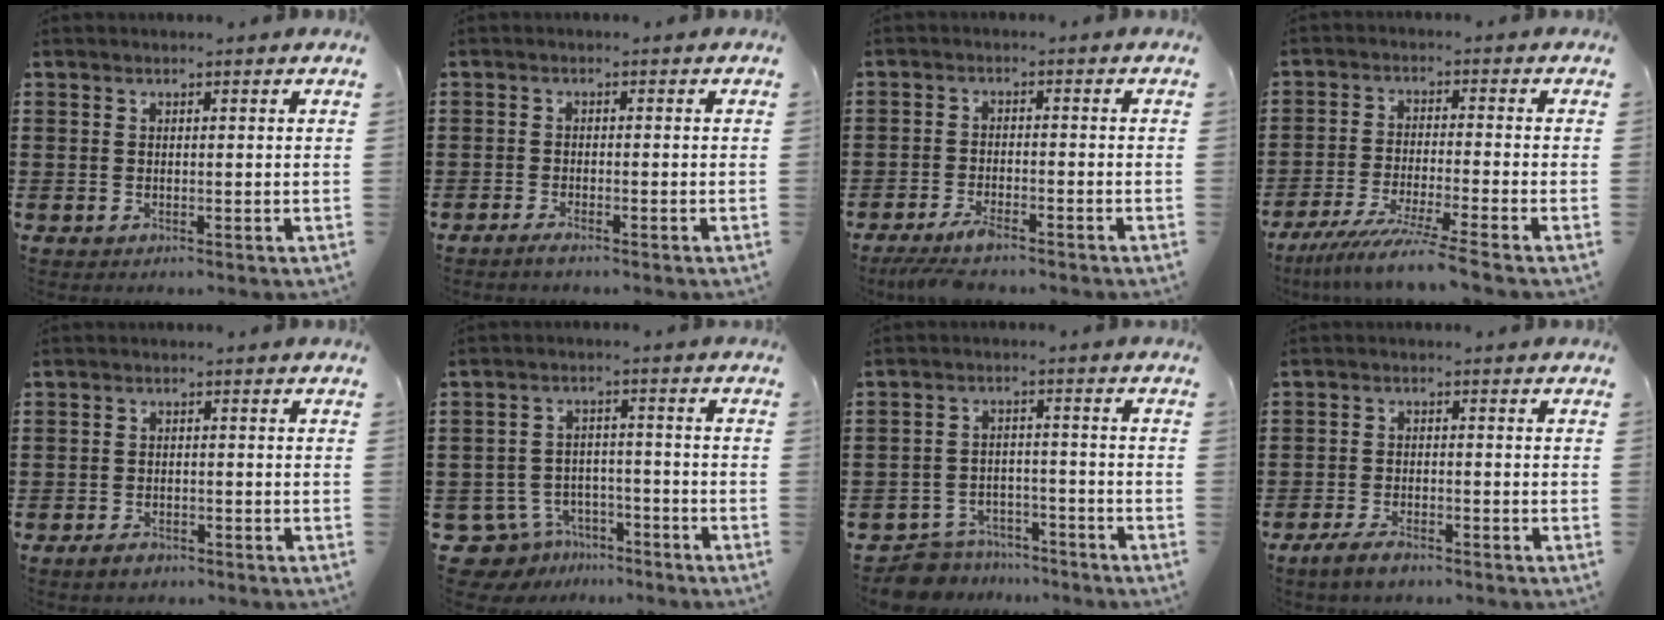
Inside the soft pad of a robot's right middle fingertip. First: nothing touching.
{"total": 1.4, "force": [-1.2, 0.0, 0.8], "torque": [-0.017, -0.003, -0.021]}
{"total": 4.0, "force": [-3.4, 0.6, 1.9], "torque": [-0.053, -0.009, -0.071]}
{"total": 7.2, "force": [-6.1, -0.8, 3.6], "torque": [-0.081, -0.025, -0.120]}
{"total": 1.9, "force": [-1.5, 0.9, 0.7], "torque": [-0.016, 0.003, -0.031]}
{"total": 6.4, "force": [-5.8, 2.6, 0.8], "torque": [-0.043, 0.014, -0.121]}
{"total": 6.6, "force": [-6.4, 1.6, 0.3], "torque": [-0.014, 0.016, -0.130]}
{"total": 3.4, "force": [-2.6, 1.3, 1.8], "torque": [-0.036, 0.006, -0.051]}